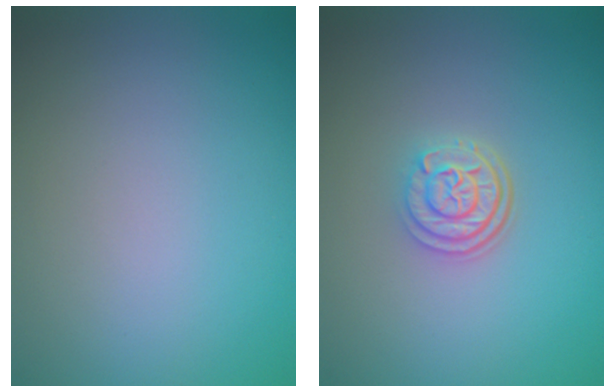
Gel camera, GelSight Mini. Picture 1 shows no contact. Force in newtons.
{"total": 3.0, "press": 2.4, "slide": 1.8}